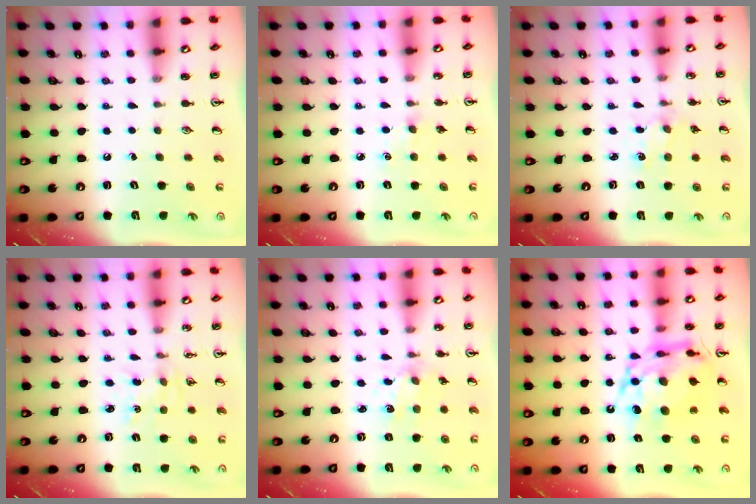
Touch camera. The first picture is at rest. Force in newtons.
{"total": 2.2, "press": 2.2, "slide": 0.4}
{"total": 2.0, "press": 1.9, "slide": 0.4}
{"total": 0.6, "press": 0.6, "slide": 0.1}
{"total": 1.9, "press": 1.9, "slide": 0.5}
{"total": 14.7, "press": 14.6, "slide": 1.5}